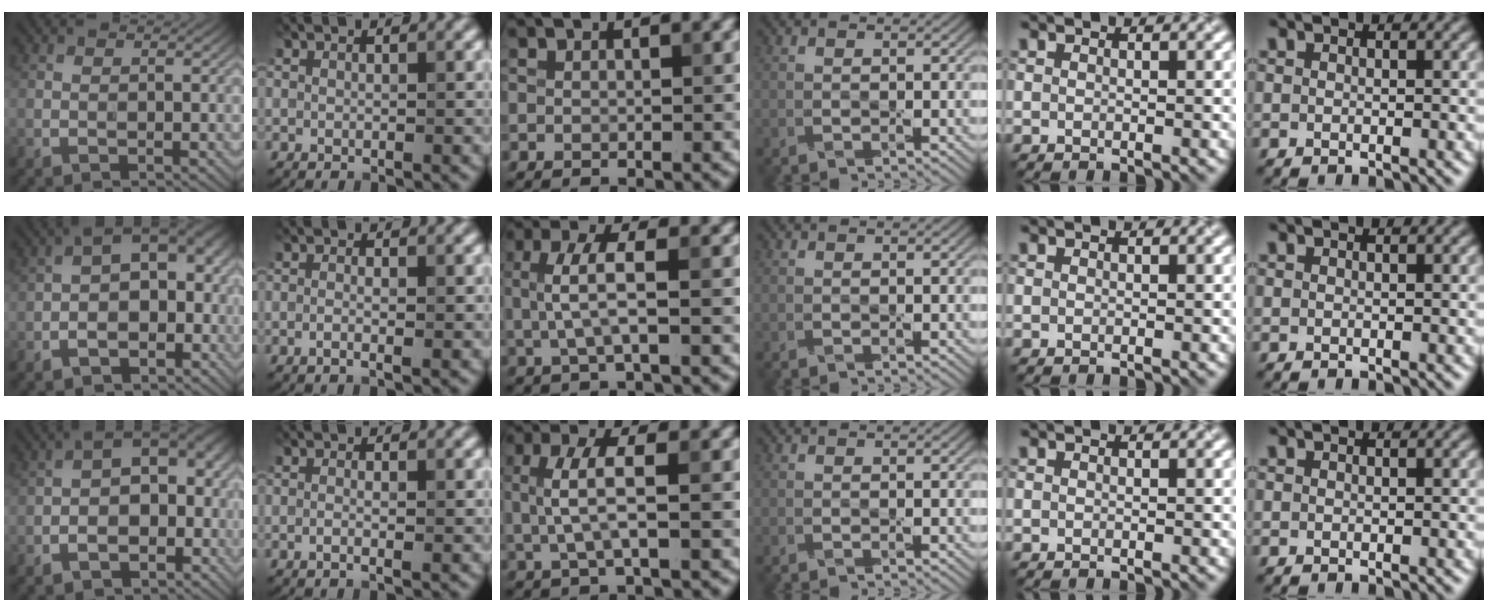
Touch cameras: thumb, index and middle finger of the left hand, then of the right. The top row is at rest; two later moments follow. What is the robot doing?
{"motion": "wipe", "object": "phone"}